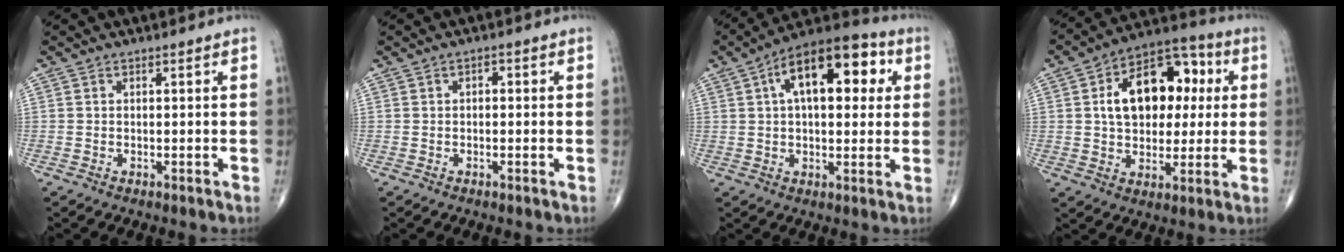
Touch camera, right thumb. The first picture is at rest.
{"total": 1.0, "force": [0.1, 0.7, 0.8], "torque": [-0.004, 0.004, -0.004]}
{"total": 17.9, "force": [5.0, 9.0, 14.6], "torque": [-0.188, 0.025, 0.065]}
{"total": 18.0, "force": [3.3, 11.5, 13.3], "torque": [-0.170, 0.021, 0.048]}